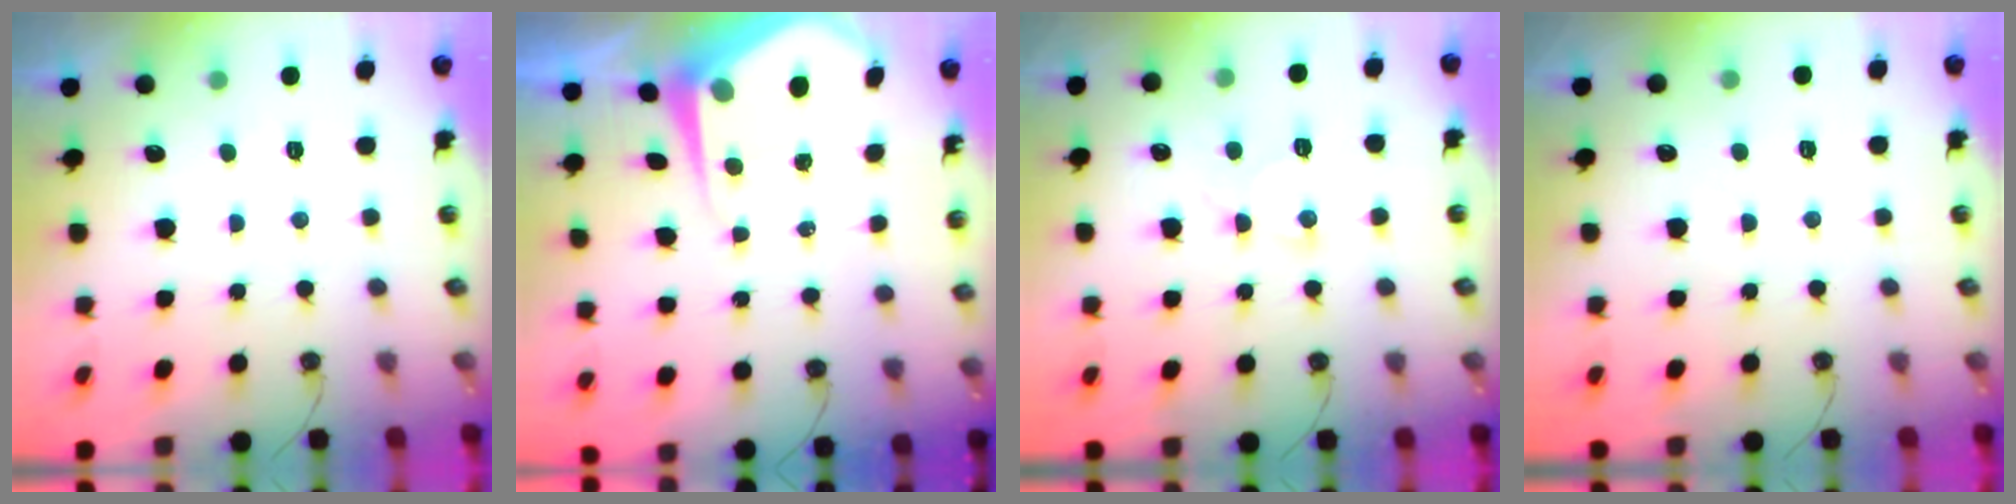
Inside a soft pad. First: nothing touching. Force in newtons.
{"total": 8.2, "press": 8.1, "slide": 0.6}
{"total": 11.0, "press": 11.0, "slide": 0.9}
{"total": 3.5, "press": 3.4, "slide": 0.6}